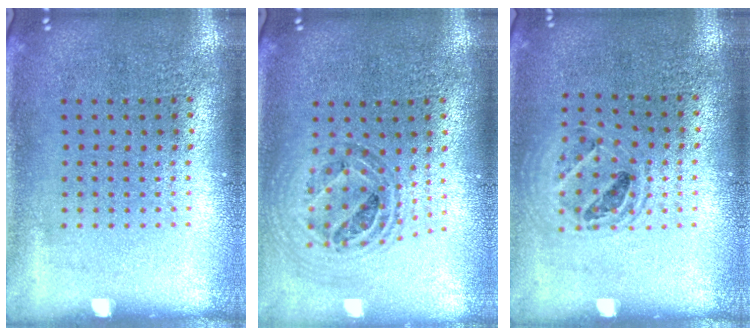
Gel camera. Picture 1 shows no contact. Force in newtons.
{"total": 1.0, "press": 1.0, "slide": 0.1}
{"total": 1.3, "press": 1.2, "slide": 0.5}